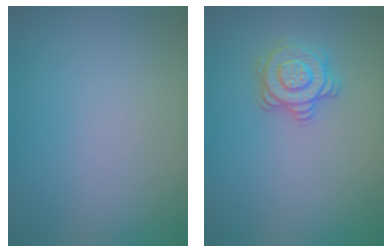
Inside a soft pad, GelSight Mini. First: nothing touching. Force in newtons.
{"total": 2.8, "press": 2.7, "slide": 0.7}